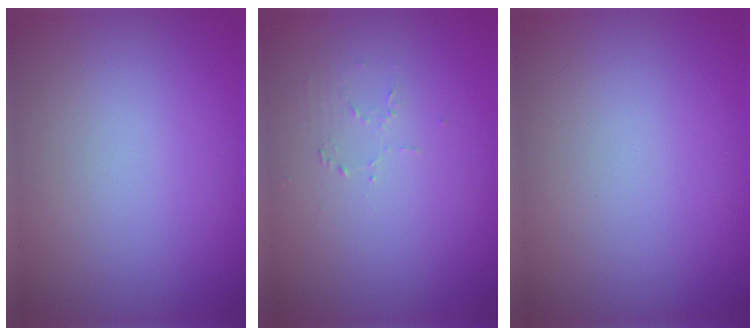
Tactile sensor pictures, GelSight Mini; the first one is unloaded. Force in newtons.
{"total": 0.7, "press": 0.4, "slide": 0.6}
{"total": 0.0}